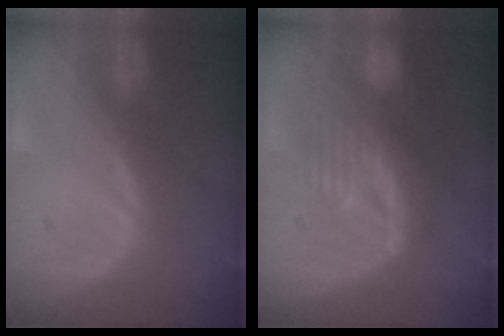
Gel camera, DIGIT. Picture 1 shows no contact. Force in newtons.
{"total": 10.1, "press": 9.0, "slide": 4.4}